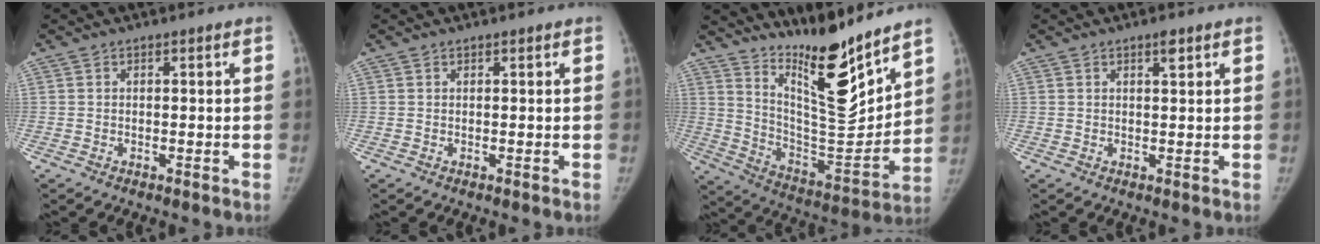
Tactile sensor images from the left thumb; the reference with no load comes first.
{"total": 0.0}
{"total": 19.0, "force": [15.0, 3.1, 11.2], "torque": [-0.134, -0.127, 0.264]}
{"total": 1.8, "force": [1.1, 0.5, 1.3], "torque": [-0.015, -0.005, 0.017]}